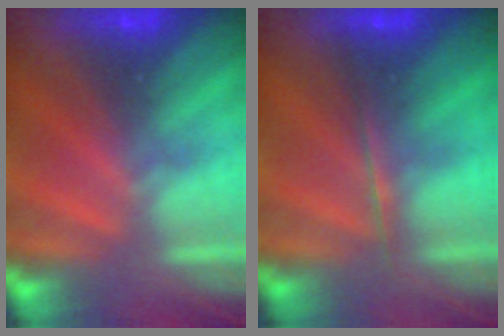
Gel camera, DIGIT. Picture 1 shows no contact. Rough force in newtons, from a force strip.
{"total": 1.6}